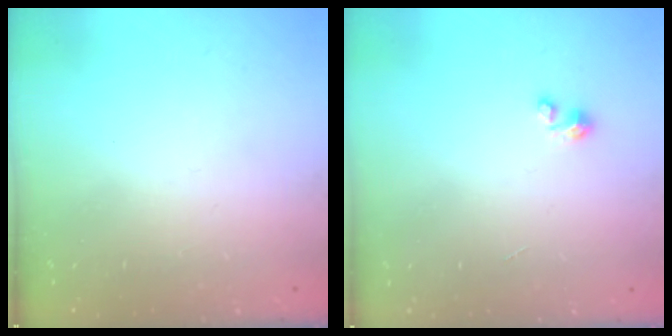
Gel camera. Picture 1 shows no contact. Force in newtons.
{"total": 0.8, "press": 0.7, "slide": 0.3}